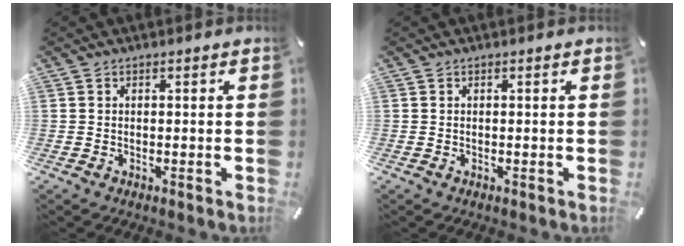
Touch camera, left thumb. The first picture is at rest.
{"total": 0.0}